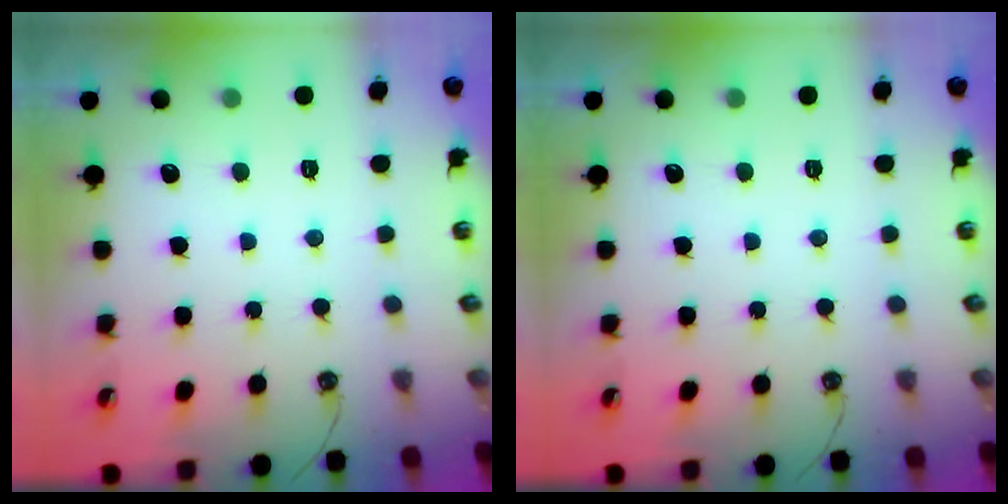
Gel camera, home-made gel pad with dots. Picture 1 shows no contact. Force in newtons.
{"total": 0.0}